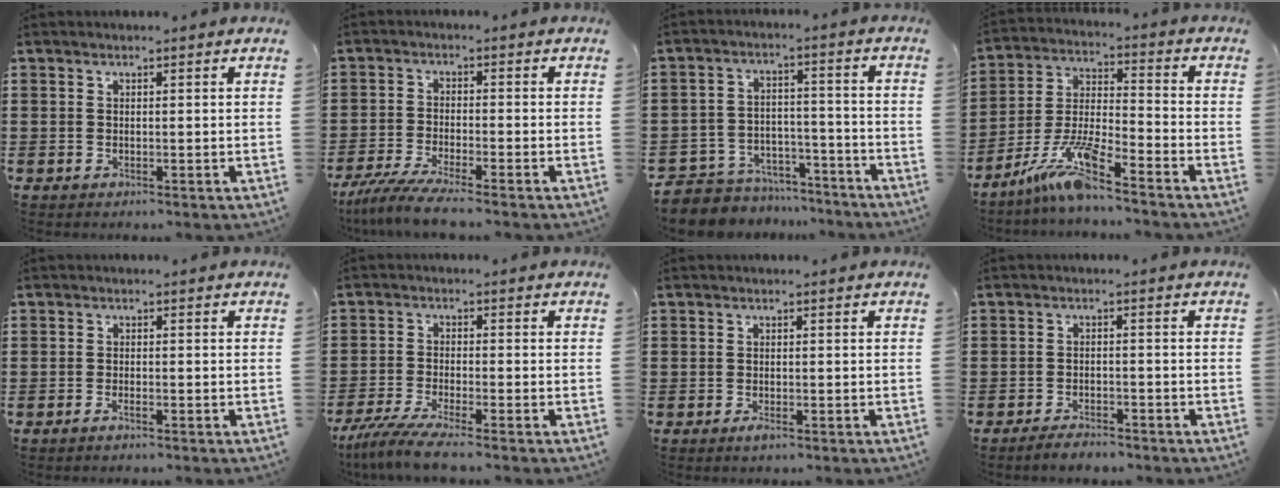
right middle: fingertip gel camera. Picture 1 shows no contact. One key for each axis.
{"total": 5.1, "fx": -4.5, "fy": -0.4, "fz": 2.4, "tx": -0.068, "ty": -0.026, "tz": -0.092}
{"total": 6.4, "fx": -6.2, "fy": 1.7, "fz": 0.2, "tx": -0.009, "ty": 0.018, "tz": -0.127}
{"total": 9.6, "fx": -7.5, "fy": 0.8, "fz": 6.0, "tx": -0.145, "ty": -0.011, "tz": -0.153}
{"total": 1.0, "fx": -0.7, "fy": 0.1, "fz": 0.7, "tx": -0.013, "ty": -0.005, "tz": -0.012}
{"total": 5.0, "fx": -4.2, "fy": -0.3, "fz": 2.6, "tx": -0.072, "ty": -0.026, "tz": -0.086}
{"total": 1.1, "fx": -0.7, "fy": 0.4, "fz": 0.8, "tx": -0.016, "ty": -0.003, "tz": -0.012}
{"total": 2.5, "fx": -2.3, "fy": 0.4, "fz": 0.7, "tx": -0.015, "ty": 0.002, "tz": -0.046}